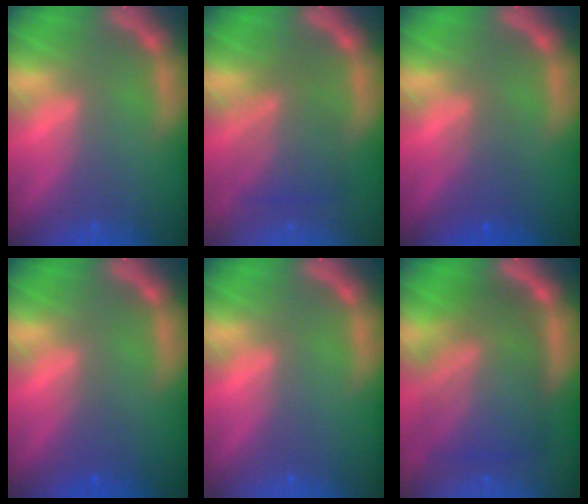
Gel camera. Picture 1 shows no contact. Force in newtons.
{"total": 5.1}
{"total": 2.5}
{"total": 1.4}
{"total": 0.0}
{"total": 10.0}